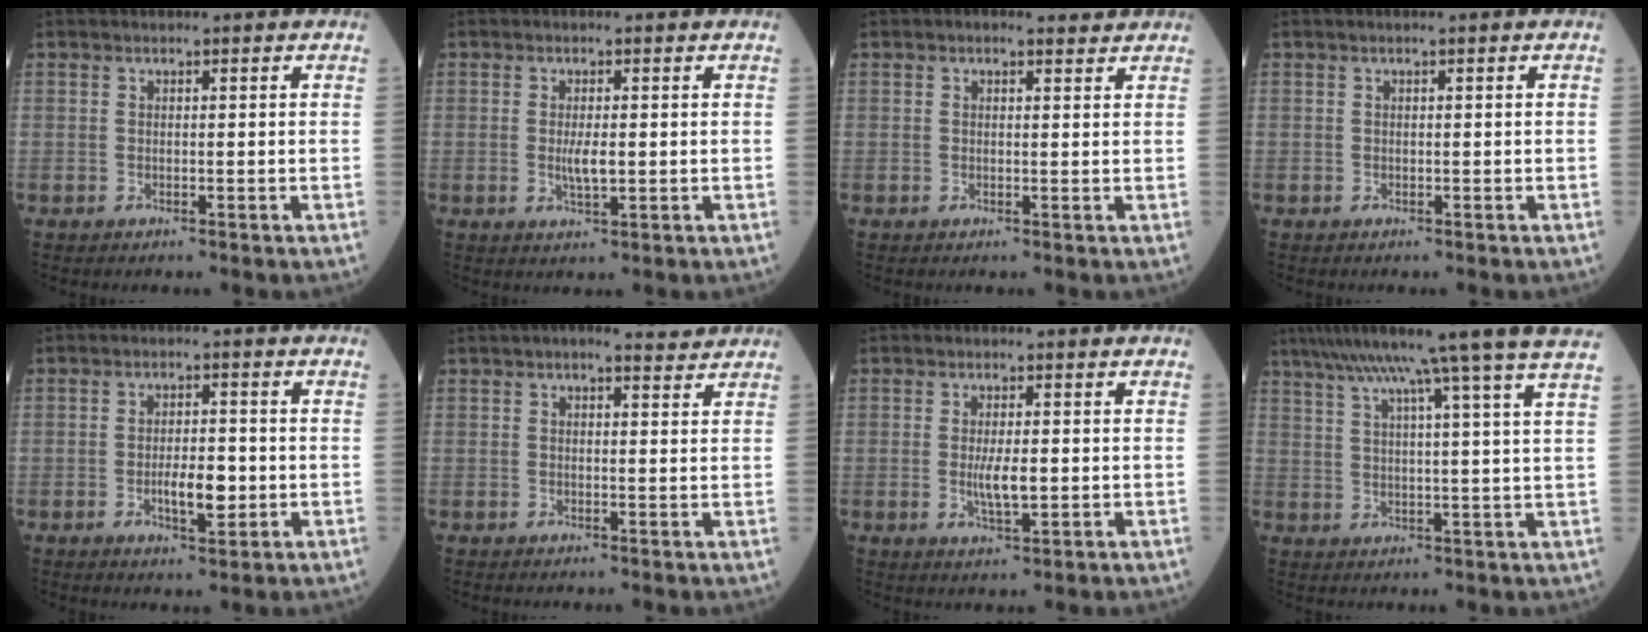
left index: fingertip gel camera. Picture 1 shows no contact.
{"total": 2.6, "force": [-0.1, 0.7, 2.5], "torque": [-0.049, -0.004, -0.001]}
{"total": 2.0, "force": [1.6, 0.9, 0.9], "torque": [-0.016, 0.013, 0.019]}
{"total": 0.0}
{"total": 5.0, "force": [-1.2, 1.8, 4.5], "torque": [-0.076, -0.002, -0.019]}
{"total": 4.9, "force": [4.1, 1.3, 2.2], "torque": [-0.034, 0.023, 0.049]}
{"total": 3.8, "force": [-0.3, 1.0, 3.6], "torque": [-0.071, -0.006, -0.004]}
{"total": 19.0, "force": [15.1, -3.1, 11.2], "torque": [-0.183, -0.018, 0.192]}